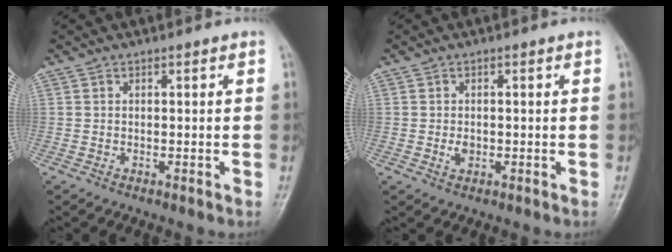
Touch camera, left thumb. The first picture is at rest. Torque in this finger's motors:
{"motor_torque": [-0.04, 0.07, 0.13, 0.06, 0.01]}